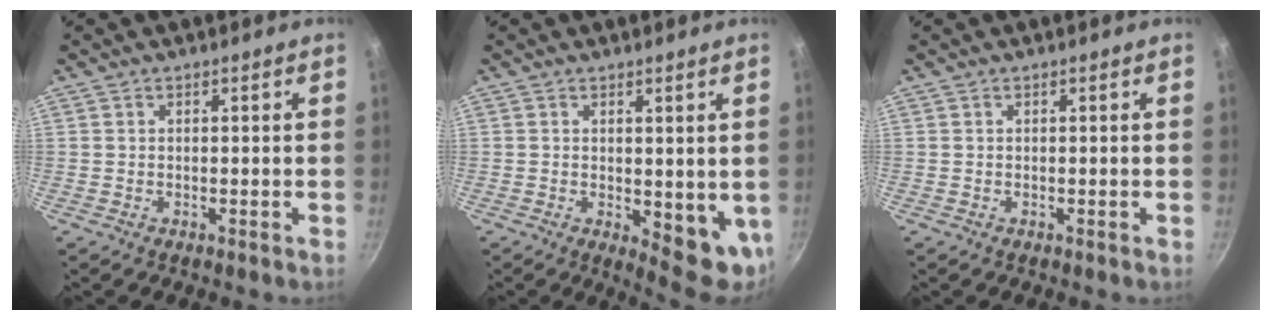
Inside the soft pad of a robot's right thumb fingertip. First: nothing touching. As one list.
[{"total": 8.7, "force": [0.1, 3.8, 7.8], "torque": [-0.082, -0.018, 0.010]}, {"total": 0.0}]